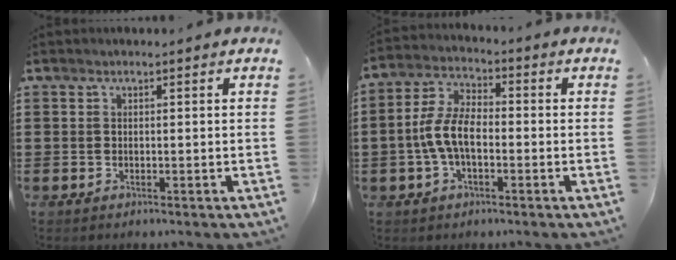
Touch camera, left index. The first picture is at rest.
{"total": 7.3, "force": [-1.7, 3.5, 6.2], "torque": [-0.149, -0.002, -0.039]}